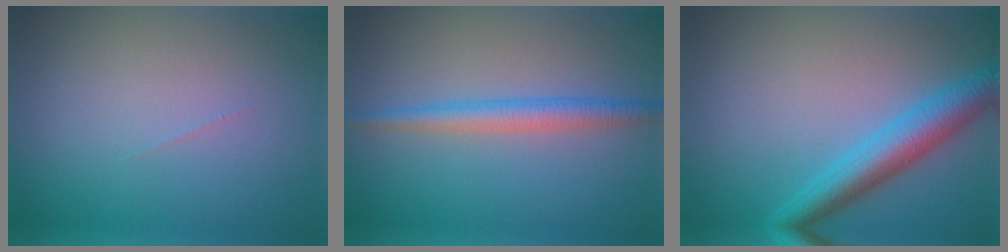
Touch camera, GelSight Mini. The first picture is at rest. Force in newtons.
{"total": 2.6, "press": 2.6, "slide": 0.0}
{"total": 4.8, "press": 4.8, "slide": 0.1}